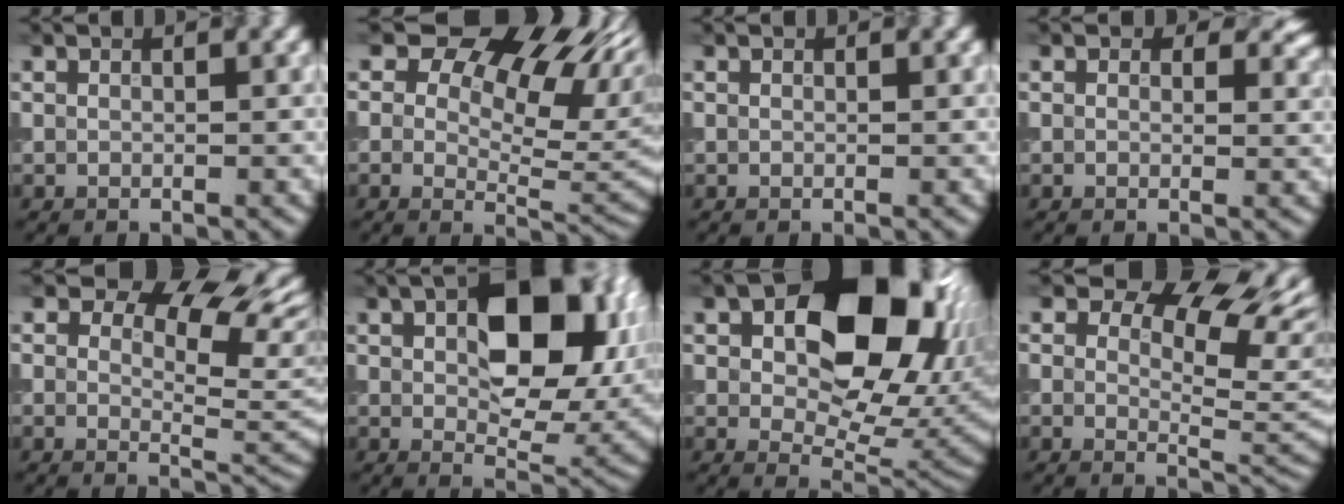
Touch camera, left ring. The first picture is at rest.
{"total": 11.1, "force": [5.2, 6.3, 7.5], "torque": [-0.093, 0.004, 0.086]}
{"total": 0.0}
{"total": 2.1, "force": [1.1, 1.4, 1.1], "torque": [-0.015, -0.008, 0.009]}
{"total": 7.7, "force": [3.8, 4.0, 5.4], "torque": [-0.069, -0.004, 0.060]}
{"total": 12.4, "force": [2.9, 6.2, 10.3], "torque": [-0.132, 0.005, 0.048]}
{"total": 14.3, "force": [4.5, 8.4, 10.7], "torque": [-0.134, -0.006, 0.078]}
{"total": 8.8, "force": [4.2, 4.7, 6.1], "torque": [-0.076, 0.006, 0.062]}